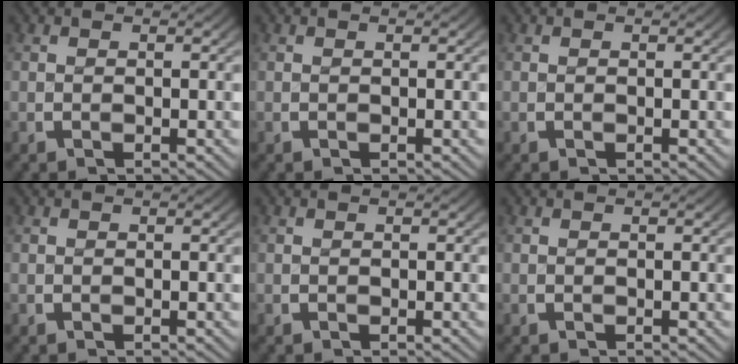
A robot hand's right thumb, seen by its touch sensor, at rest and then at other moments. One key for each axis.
{"total": 0.0}
{"total": 0.0}
{"total": 0.0}
{"total": 0.0}
{"total": 0.0}